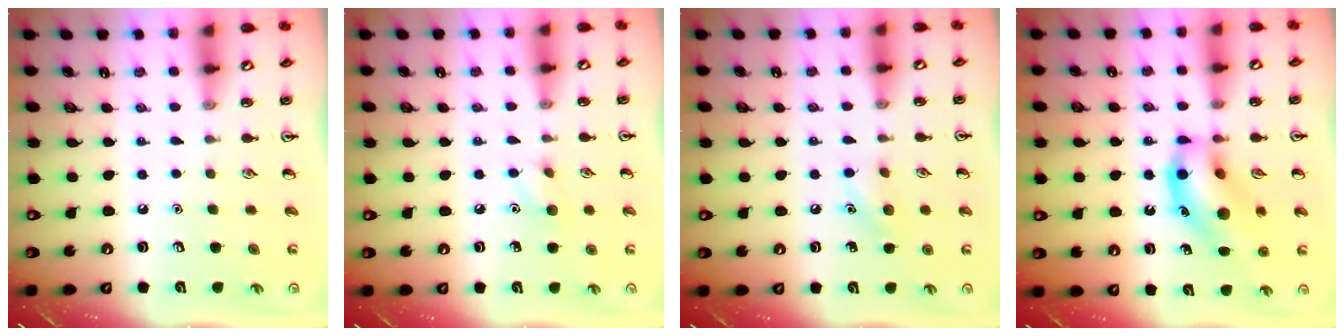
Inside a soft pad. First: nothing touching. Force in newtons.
{"total": 6.1, "press": 6.0, "slide": 1.1}
{"total": 7.5, "press": 7.3, "slide": 1.8}
{"total": 14.6, "press": 14.4, "slide": 2.1}